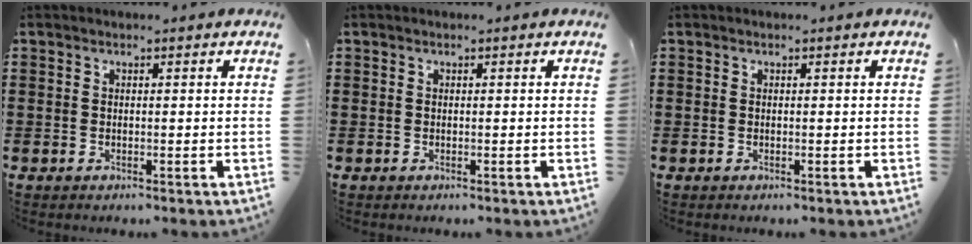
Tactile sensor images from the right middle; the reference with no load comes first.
{"total": 0.0}
{"total": 0.0}